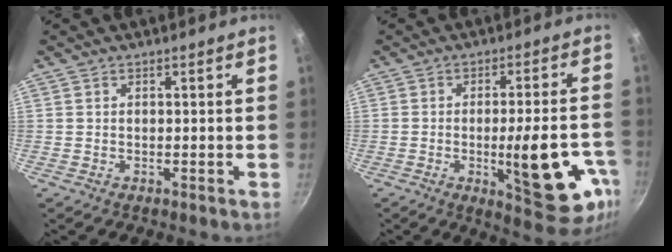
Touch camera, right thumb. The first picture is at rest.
{"total": 17.3, "force": [-5.2, 5.2, 15.6], "torque": [-0.182, 0.009, -0.062]}